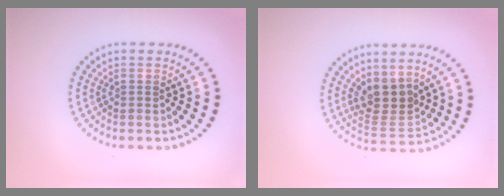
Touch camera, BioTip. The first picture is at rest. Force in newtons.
{"total": 3.6, "press": 3.2, "slide": 1.6}